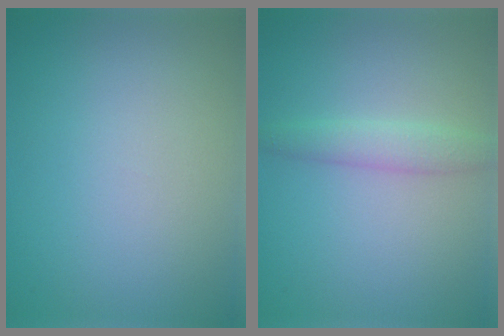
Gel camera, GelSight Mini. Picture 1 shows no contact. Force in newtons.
{"total": 2.1, "press": 2.1, "slide": 0.0}